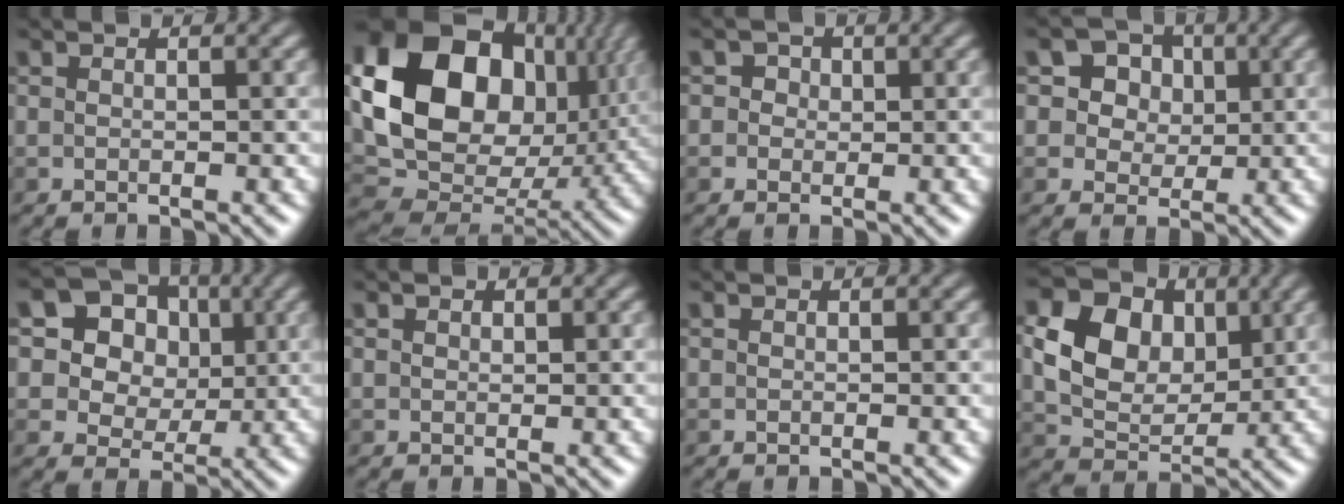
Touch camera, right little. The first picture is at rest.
{"total": 19.1, "force": [4.5, 13.9, 12.2], "torque": [-0.260, -0.008, 0.096]}
{"total": 2.0, "force": [0.7, 1.7, 0.7], "torque": [0.003, 0.004, 0.000]}
{"total": 7.1, "force": [3.4, 5.3, 3.1], "torque": [-0.052, 0.007, 0.038]}
{"total": 13.5, "force": [5.7, 11.1, 5.2], "torque": [-0.130, 0.024, 0.098]}
{"total": 0.6, "force": [0.4, 0.4, 0.1], "torque": [0.000, -0.001, 0.007]}
{"total": 0.0}
{"total": 13.8, "force": [3.9, 11.1, 7.3], "torque": [-0.150, 0.029, 0.066]}